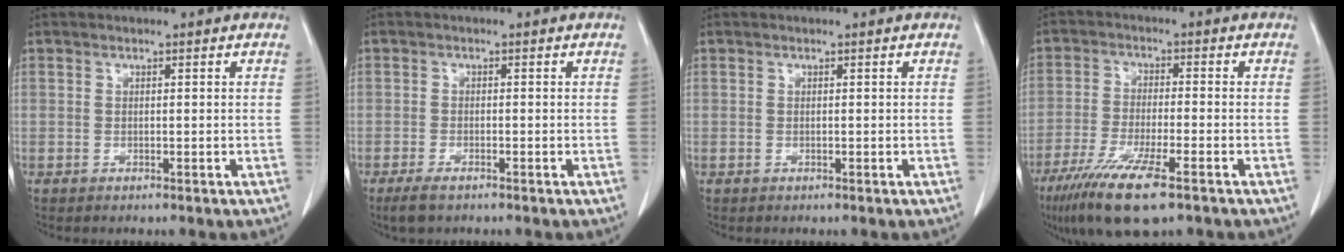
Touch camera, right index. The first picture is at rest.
{"total": 2.8, "force": [-2.1, 0.8, 1.7], "torque": [-0.038, -0.006, -0.033]}
{"total": 0.0}
{"total": 11.4, "force": [-7.1, 1.5, 8.8], "torque": [-0.163, -0.030, -0.119]}